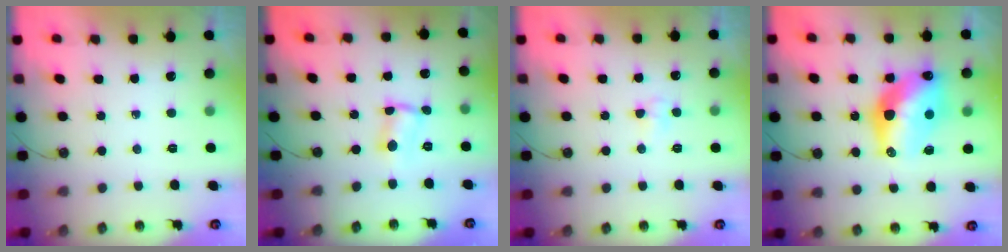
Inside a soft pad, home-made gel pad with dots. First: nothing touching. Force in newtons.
{"total": 2.9, "press": 1.4, "slide": 2.5}
{"total": 3.4, "press": 3.3, "slide": 0.6}
{"total": 16.6, "press": 16.5, "slide": 1.4}